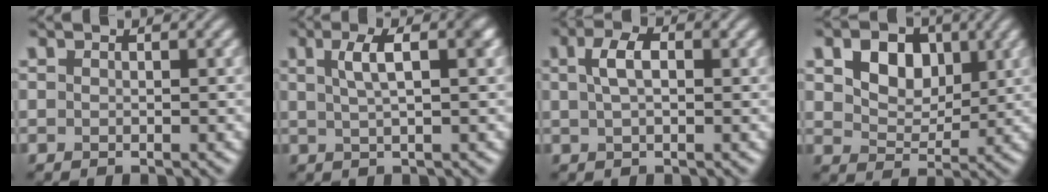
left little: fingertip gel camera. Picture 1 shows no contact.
{"total": 4.1, "force": [1.2, 1.2, 3.7], "torque": [-0.055, 0.011, 0.017]}
{"total": 2.9, "force": [0.7, 1.3, 2.5], "torque": [-0.048, 0.006, 0.011]}
{"total": 5.5, "force": [2.1, 3.8, 3.4], "torque": [-0.066, -0.005, 0.024]}